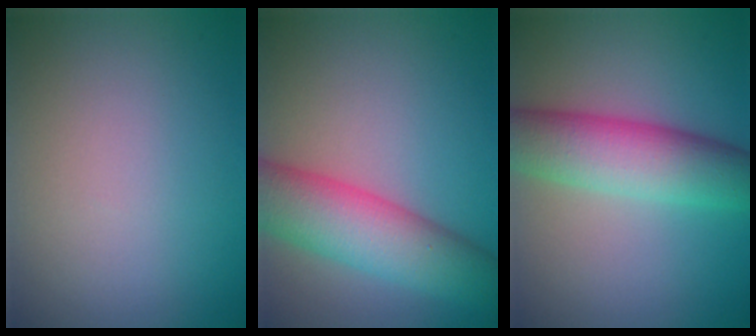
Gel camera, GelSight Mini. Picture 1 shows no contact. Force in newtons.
{"total": 8.1, "press": 8.1, "slide": 0.5}
{"total": 7.5, "press": 7.5, "slide": 0.1}